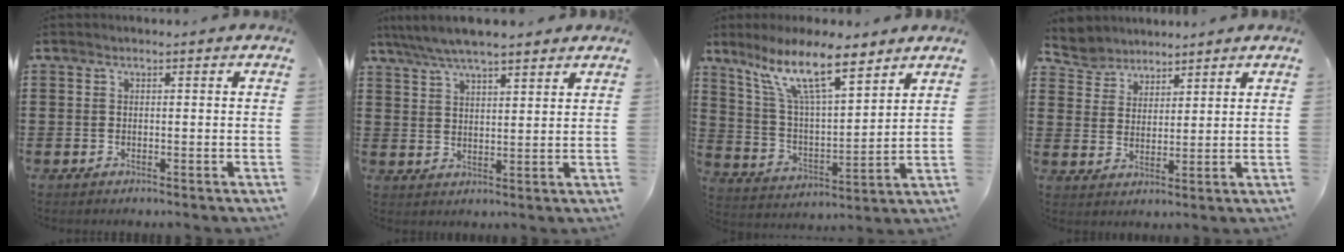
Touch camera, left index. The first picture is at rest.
{"total": 5.6, "force": [4.8, 1.0, 2.6], "torque": [-0.064, -0.009, 0.087]}
{"total": 12.4, "force": [9.0, 2.8, 8.1], "torque": [-0.180, -0.026, 0.161]}
{"total": 4.6, "force": [4.2, 1.7, -0.4], "torque": [-0.014, -0.010, 0.079]}